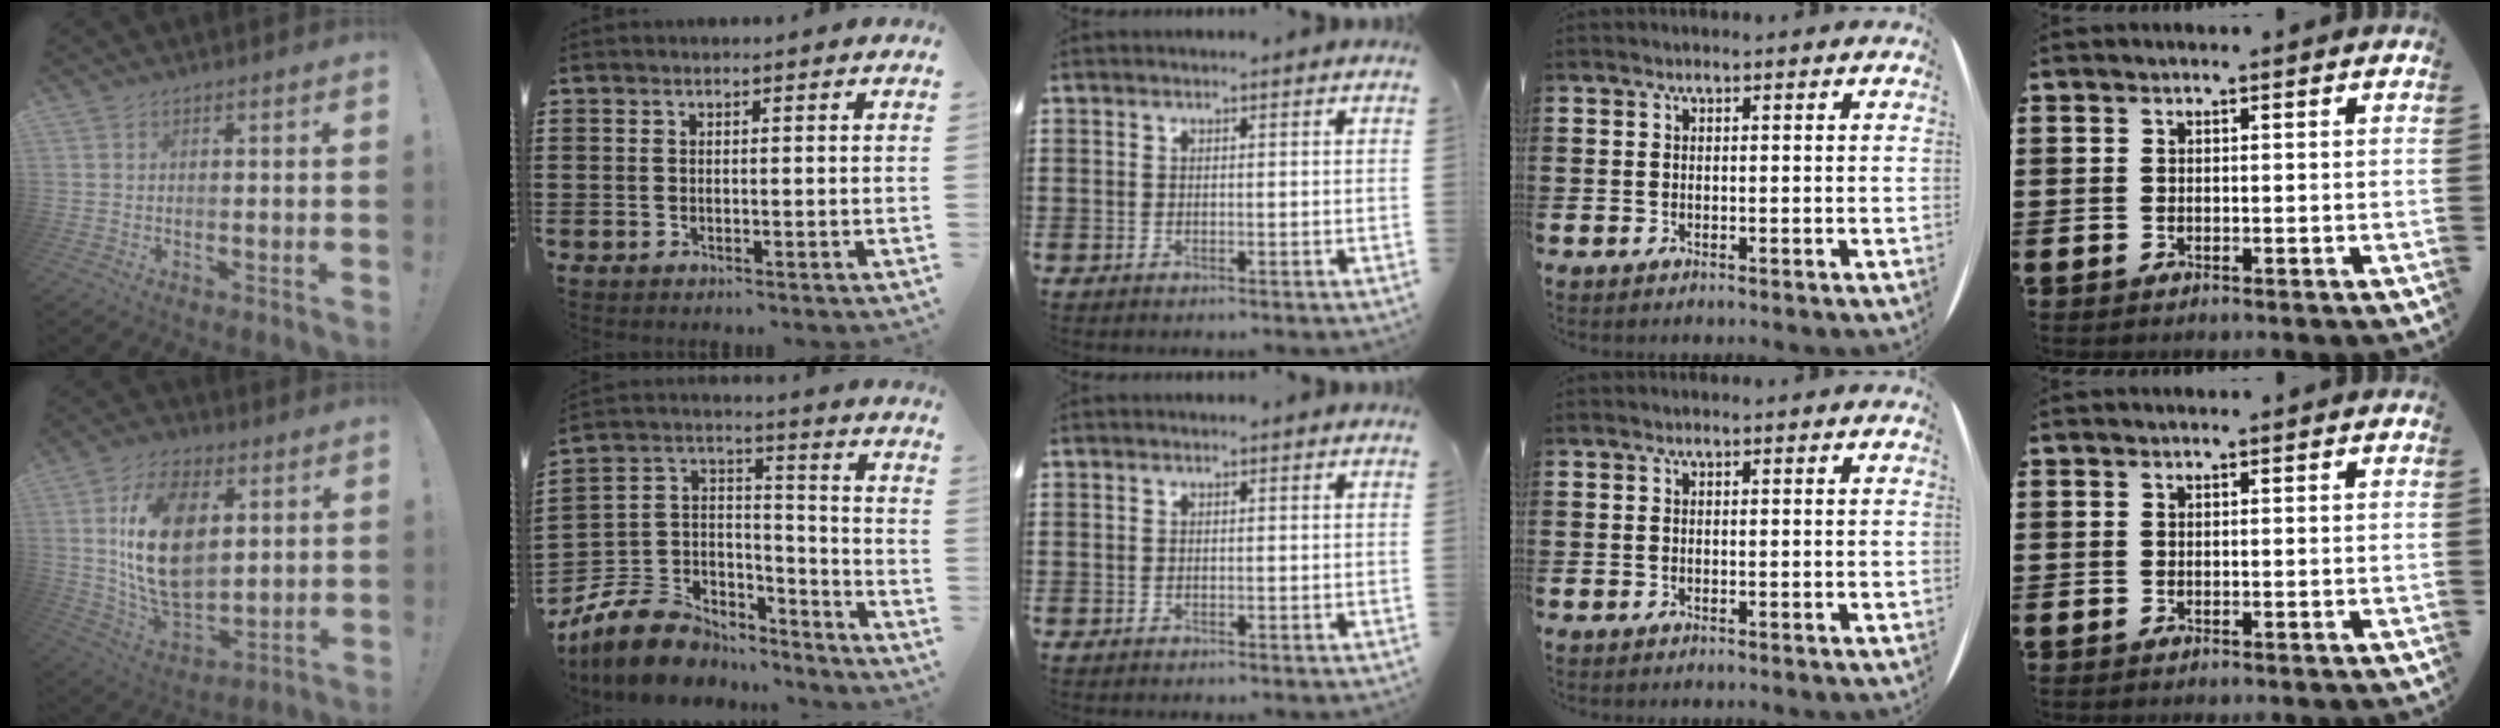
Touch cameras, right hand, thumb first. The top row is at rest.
{"thumb": {"total": 20.9, "force": [5.1, 13.4, 15.2], "torque": [-0.285, -0.019, 0.087]}, "index": {"total": 9.2, "force": [-7.1, 5.5, 2.0], "torque": [-0.075, 0.013, -0.139]}}